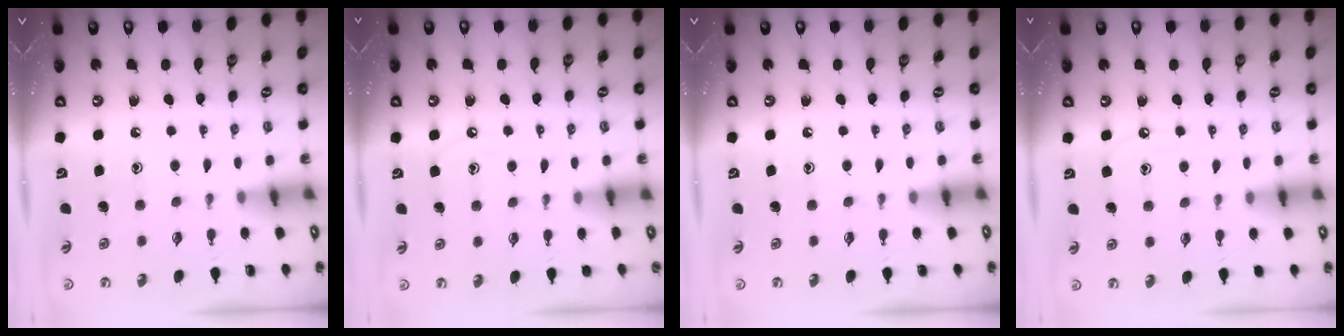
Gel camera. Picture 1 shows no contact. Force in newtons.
{"total": 5.6, "press": 5.6, "slide": 0.7}
{"total": 0.0}
{"total": 7.0, "press": 7.0, "slide": 0.7}